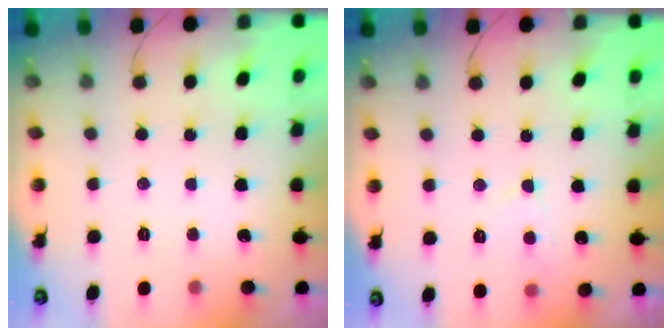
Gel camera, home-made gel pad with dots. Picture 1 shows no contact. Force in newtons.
{"total": 3.9, "press": 3.9, "slide": 0.5}